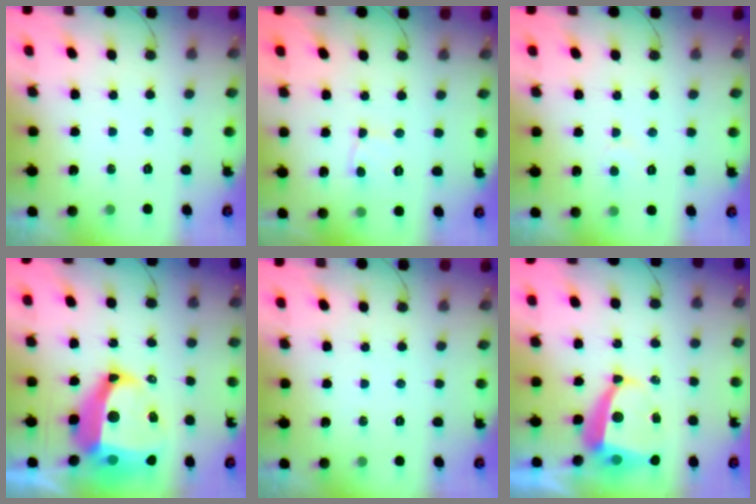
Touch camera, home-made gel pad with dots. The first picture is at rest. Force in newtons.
{"total": 2.6, "press": 2.6, "slide": 0.2}
{"total": 3.5, "press": 3.5, "slide": 0.3}
{"total": 18.4, "press": 18.3, "slide": 2.1}
{"total": 0.0}
{"total": 6.9, "press": 6.9, "slide": 0.9}